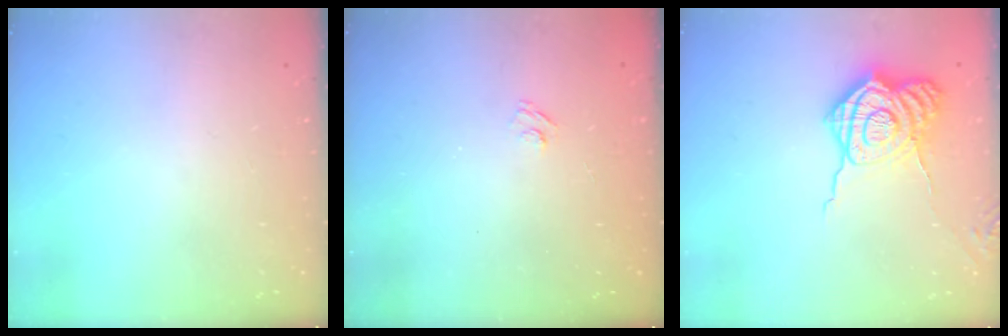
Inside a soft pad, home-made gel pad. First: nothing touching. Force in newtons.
{"total": 2.7, "press": 2.5, "slide": 0.9}
{"total": 14.3, "press": 14.3, "slide": 1.1}